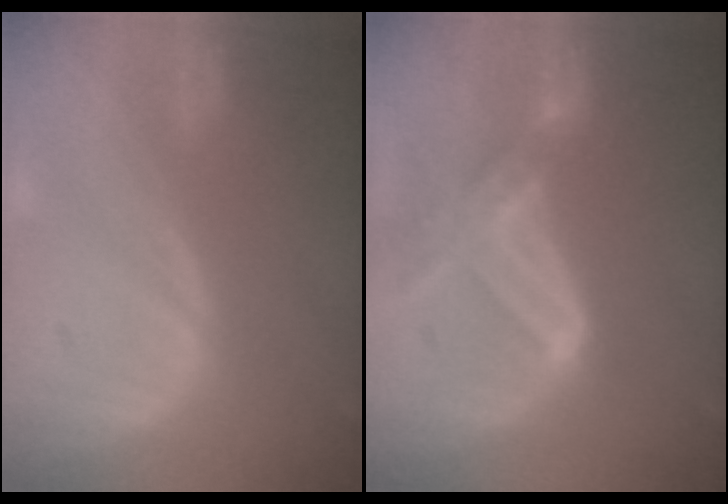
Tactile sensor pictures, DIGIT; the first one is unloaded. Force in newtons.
{"total": 6.8, "press": 6.6, "slide": 1.7}